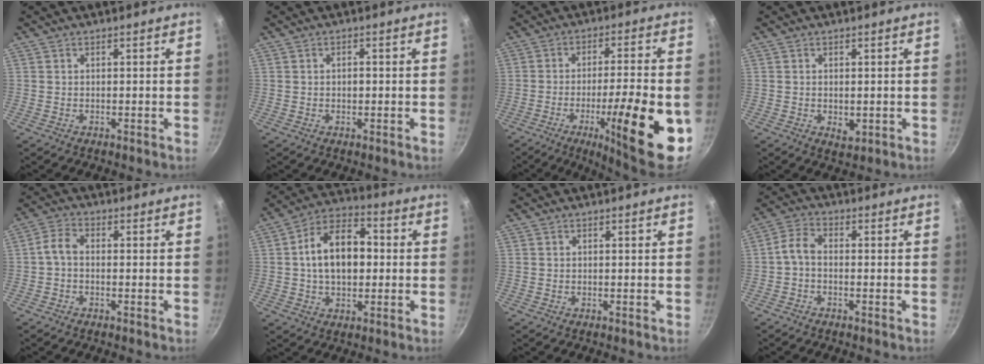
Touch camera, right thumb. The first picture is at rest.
{"total": 1.4, "force": [0.0, 1.0, 1.0], "torque": [-0.015, 0.004, -0.002]}
{"total": 20.3, "force": [-6.5, 4.3, 18.8], "torque": [-0.253, 0.017, -0.093]}
{"total": 2.7, "force": [-0.3, 1.7, 2.1], "torque": [-0.032, -0.008, -0.003]}
{"total": 3.4, "force": [-0.7, 2.0, 2.7], "torque": [-0.063, 0.017, -0.025]}
{"total": 14.1, "force": [0.7, 9.1, 10.7], "torque": [-0.144, 0.030, -0.002]}
{"total": 0.0}
{"total": 3.7, "force": [-1.1, 2.1, 2.9], "torque": [-0.069, 0.021, -0.032]}